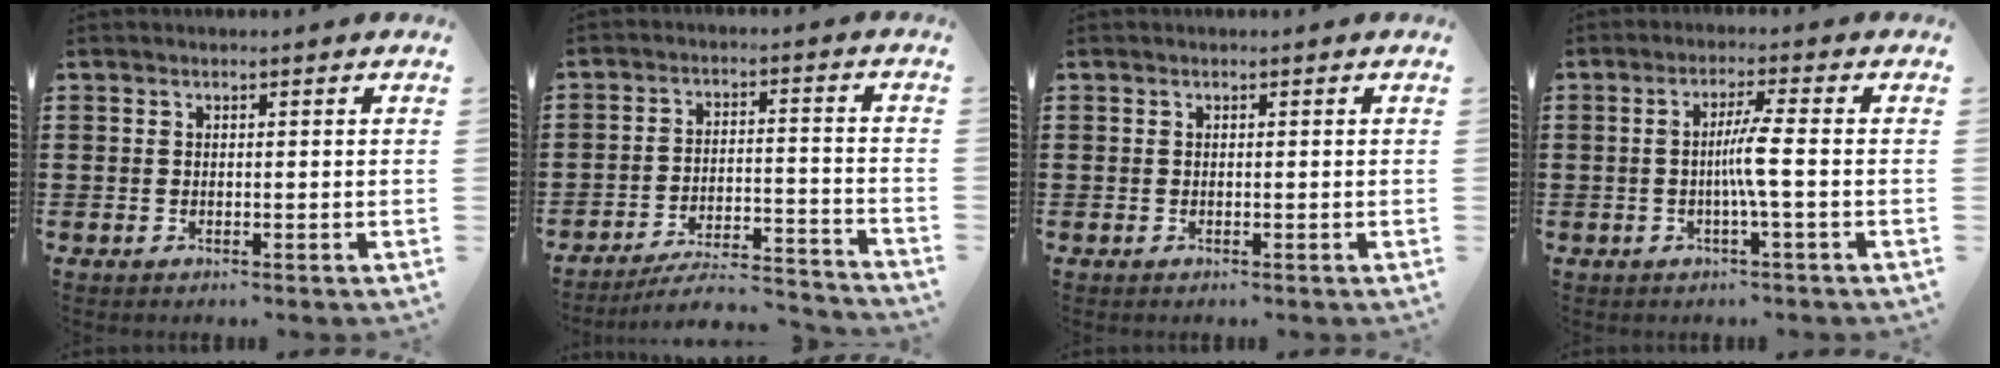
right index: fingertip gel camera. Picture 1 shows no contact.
{"total": 6.4, "force": [-6.1, 0.7, 1.9], "torque": [-0.034, 0.005, -0.119]}
{"total": 0.0}
{"total": 4.6, "force": [-0.7, -0.6, 4.5], "torque": [-0.080, -0.008, -0.018]}